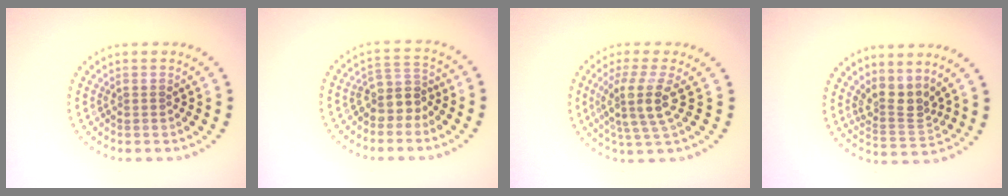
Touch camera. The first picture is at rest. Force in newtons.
{"total": 3.0, "press": 2.4, "slide": 1.8}
{"total": 3.9, "press": 3.1, "slide": 2.4}
{"total": 2.9, "press": 2.2, "slide": 1.9}